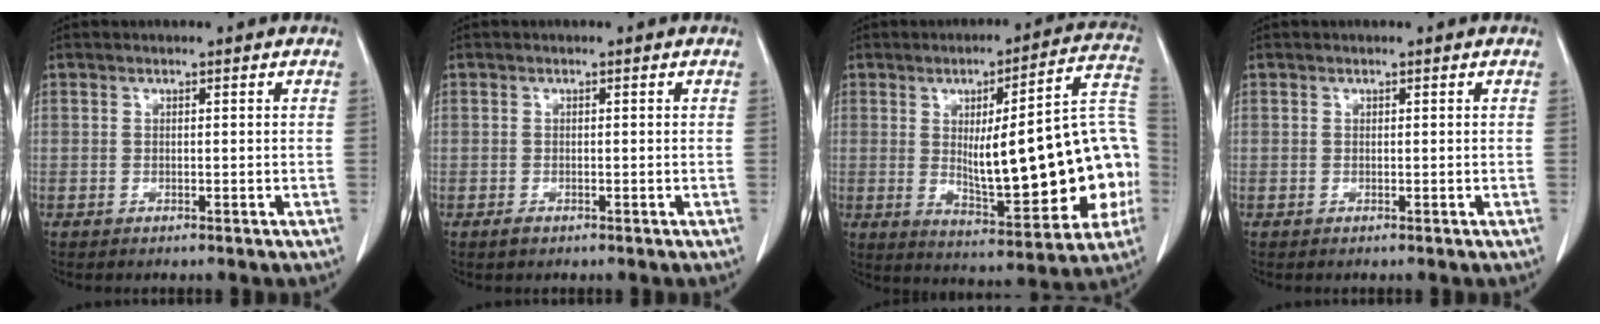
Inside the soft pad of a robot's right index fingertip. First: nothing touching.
{"total": 0.8, "force": [-0.5, 0.5, 0.4], "torque": [-0.009, -0.001, -0.009]}
{"total": 22.9, "force": [-1.3, 5.1, 22.3], "torque": [-0.241, 0.032, 0.003]}
{"total": 0.0}